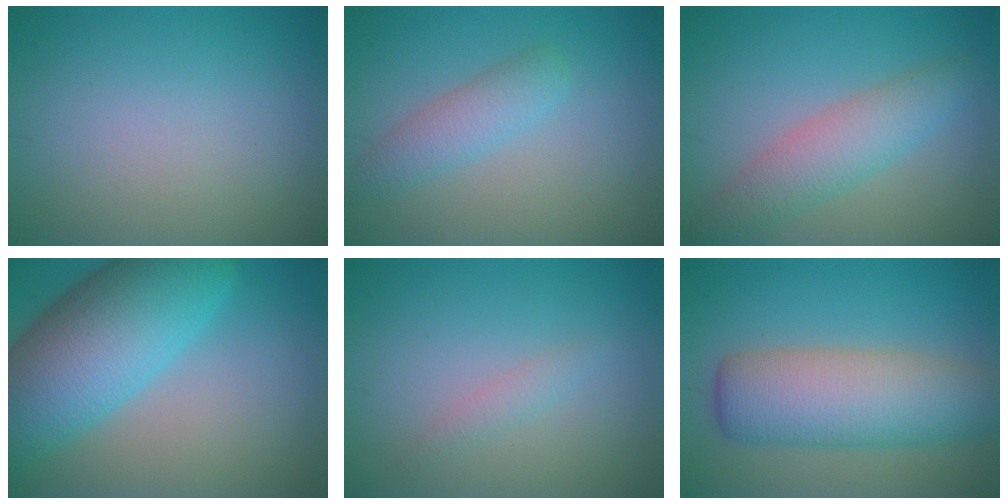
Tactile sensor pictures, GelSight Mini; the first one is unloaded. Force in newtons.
{"total": 2.9, "press": 2.9, "slide": 0.1}
{"total": 4.1, "press": 4.1, "slide": 0.1}
{"total": 11.8, "press": 11.8, "slide": 0.3}
{"total": 1.1, "press": 1.1, "slide": 0.0}
{"total": 8.1, "press": 8.1, "slide": 0.2}